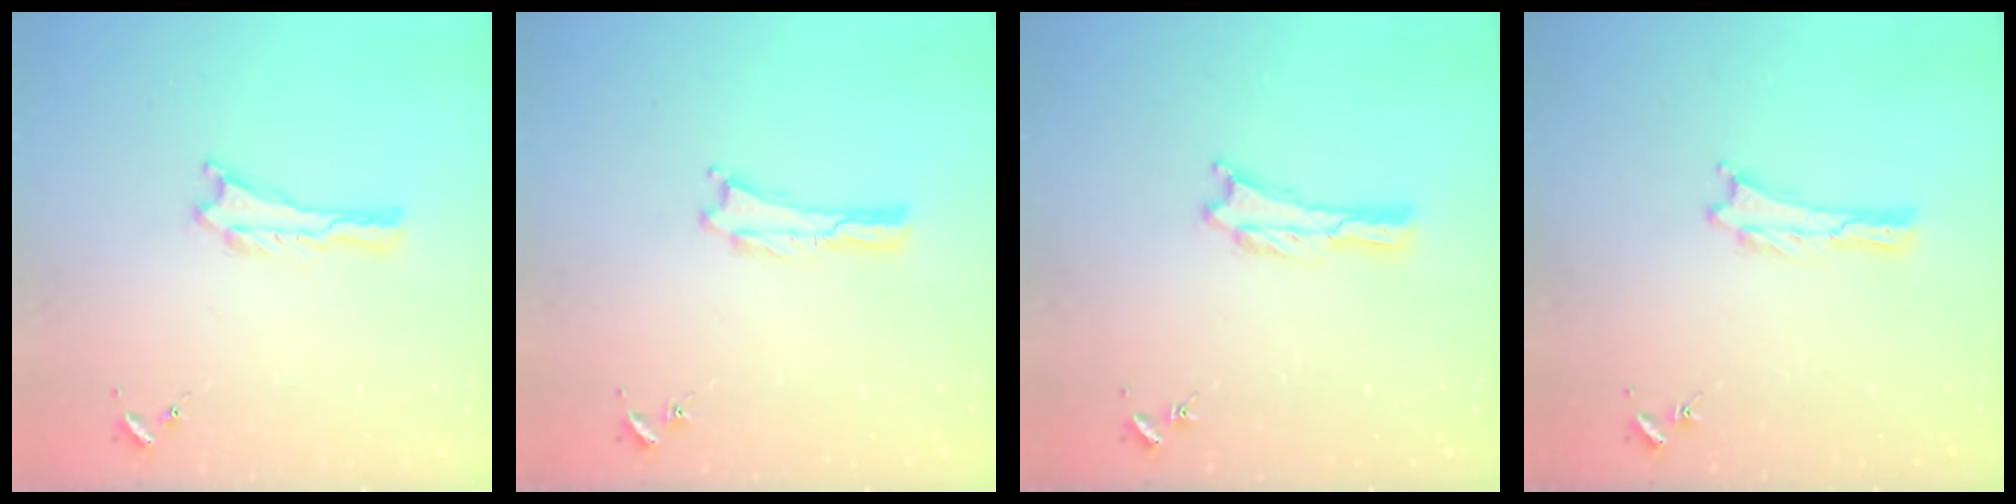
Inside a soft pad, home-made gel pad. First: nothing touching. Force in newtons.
{"total": 0.0}
{"total": 0.0}
{"total": 0.0}